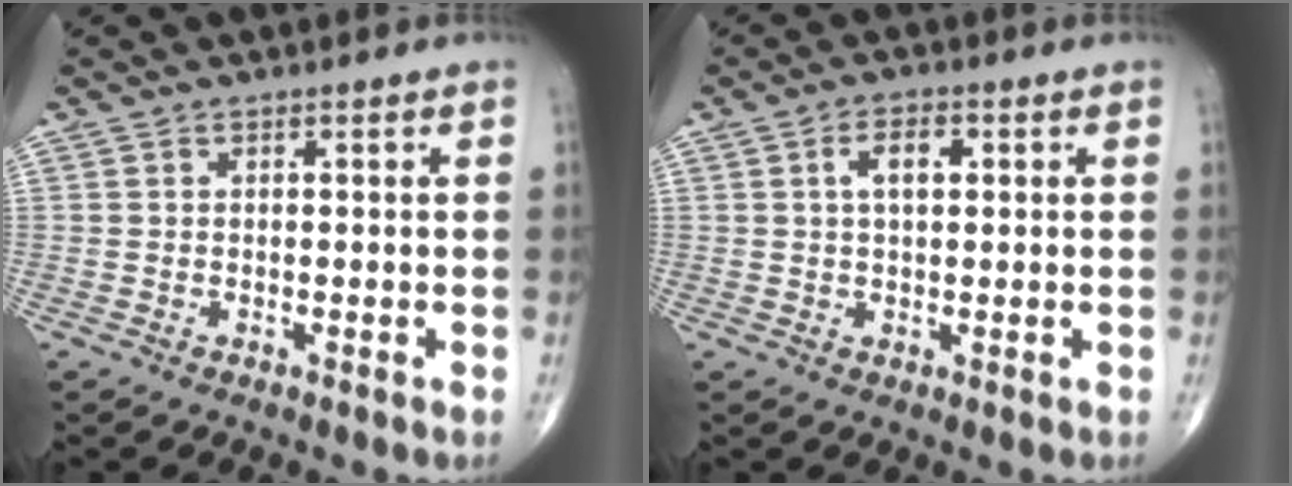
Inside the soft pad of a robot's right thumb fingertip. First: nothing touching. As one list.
[{"total": 4.3, "force": [1.1, 2.2, 3.5], "torque": [-0.057, 0.004, 0.015]}]